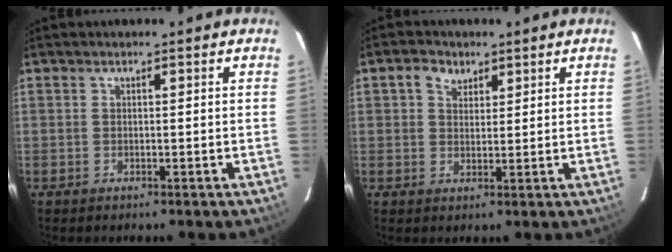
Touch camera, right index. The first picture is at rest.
{"total": 3.5, "force": [1.8, 2.7, 1.3], "torque": [-0.019, 0.014, 0.032]}